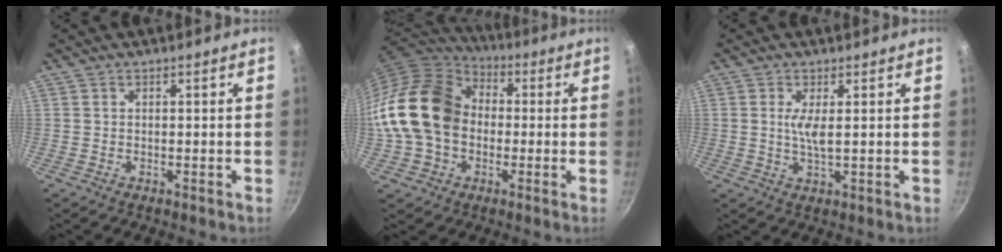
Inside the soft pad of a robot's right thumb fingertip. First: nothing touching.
{"total": 19.1, "force": [-0.4, 14.7, 12.2], "torque": [-0.212, 0.042, -0.014]}
{"total": 3.6, "force": [0.7, 0.8, 3.4], "torque": [-0.072, -0.007, 0.015]}